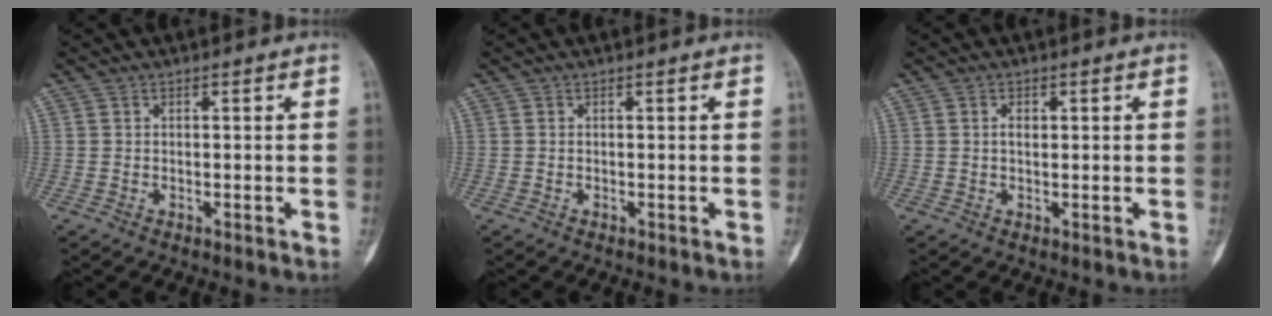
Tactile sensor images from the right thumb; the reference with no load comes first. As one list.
[{"total": 0.0}, {"total": 1.8, "force": [0.4, 1.0, 1.4], "torque": [-0.019, 0.000, 0.006]}]